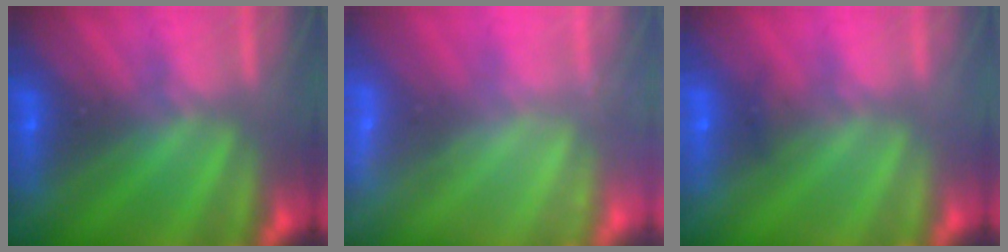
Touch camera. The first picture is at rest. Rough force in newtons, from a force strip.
{"total": 2.2}
{"total": 1.7}